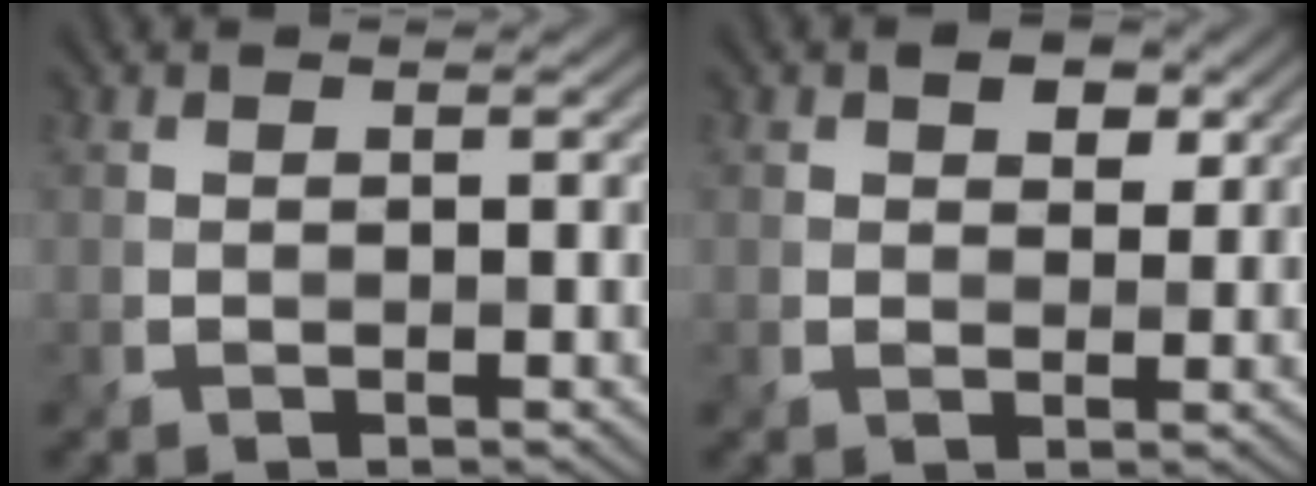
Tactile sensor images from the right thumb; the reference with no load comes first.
{"total": 3.2, "force": [1.6, 2.1, 1.7], "torque": [-0.029, 0.000, 0.020]}